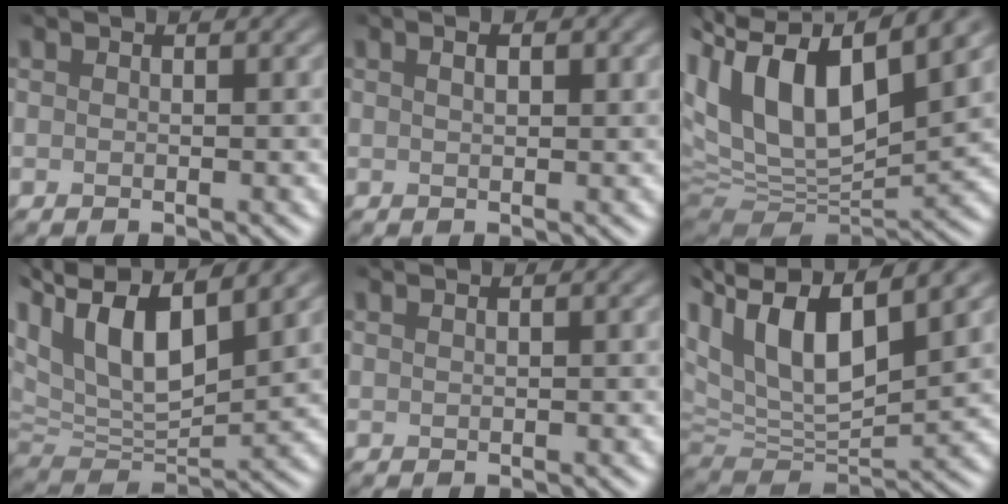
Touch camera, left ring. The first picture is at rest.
{"total": 2.0, "force": [0.7, 0.8, 1.8], "torque": [-0.020, 0.001, 0.011]}
{"total": 12.6, "force": [3.3, 5.8, 10.7], "torque": [-0.198, 0.025, 0.054]}
{"total": 11.9, "force": [5.5, 5.7, 8.8], "torque": [-0.168, 0.024, 0.096]}
{"total": 0.0}
{"total": 11.5, "force": [4.4, 5.3, 9.2], "torque": [-0.175, 0.020, 0.079]}